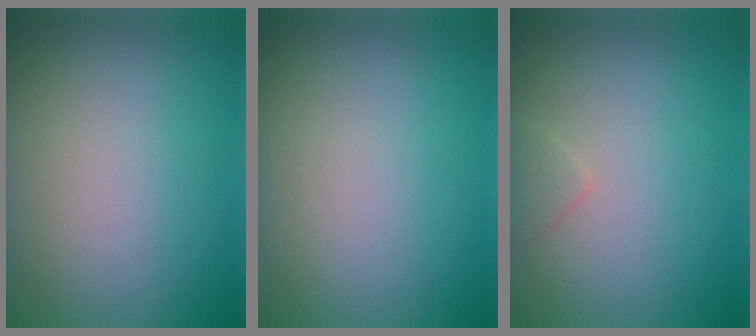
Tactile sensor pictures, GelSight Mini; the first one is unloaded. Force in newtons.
{"total": 0.0}
{"total": 0.8, "press": 0.8, "slide": 0.0}